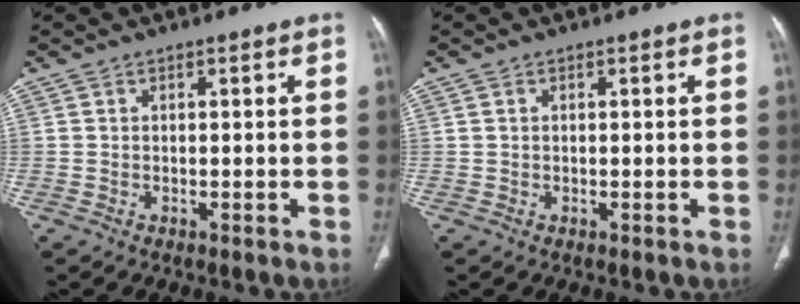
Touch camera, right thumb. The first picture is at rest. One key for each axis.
{"total": 0.0}